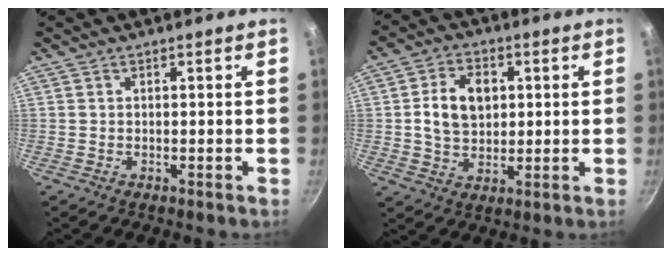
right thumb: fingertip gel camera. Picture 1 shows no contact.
{"total": 9.6, "force": [1.5, 7.0, 6.3], "torque": [-0.088, 0.001, 0.022]}